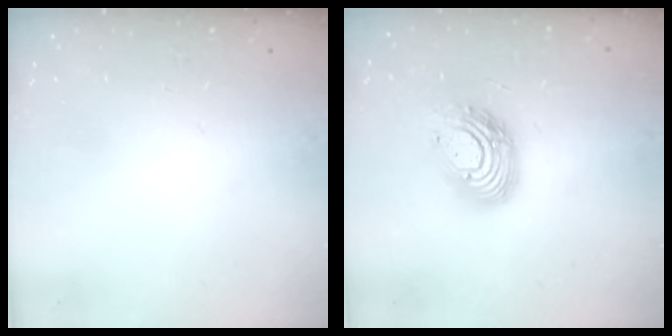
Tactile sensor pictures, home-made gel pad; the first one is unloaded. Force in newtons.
{"total": 14.3, "press": 14.2, "slide": 1.3}